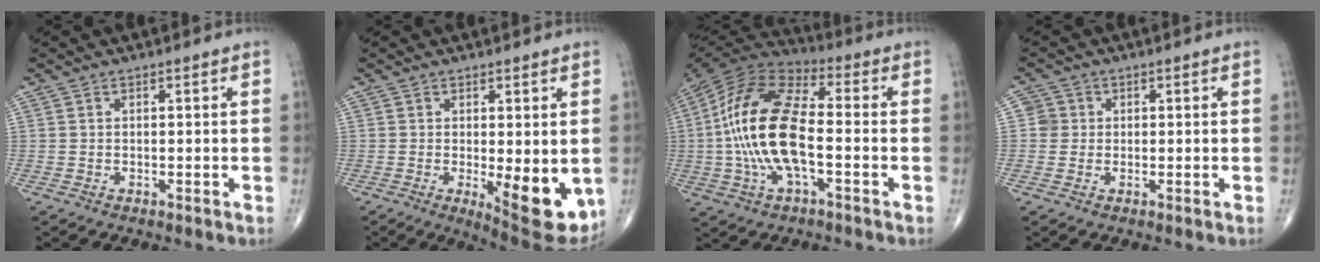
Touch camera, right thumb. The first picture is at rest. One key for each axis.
{"total": 11.1, "fx": -1.7, "fy": 3.9, "fz": 10.2, "tx": -0.123, "ty": -0.026, "tz": -0.012}
{"total": 18.9, "fx": -2.0, "fy": 8.1, "fz": 17.0, "tx": -0.347, "ty": 0.028, "tz": -0.043}
{"total": 2.8, "fx": 0.2, "fy": 2.7, "fz": 0.2, "tx": 0.019, "ty": 0.006, "tz": -0.002}